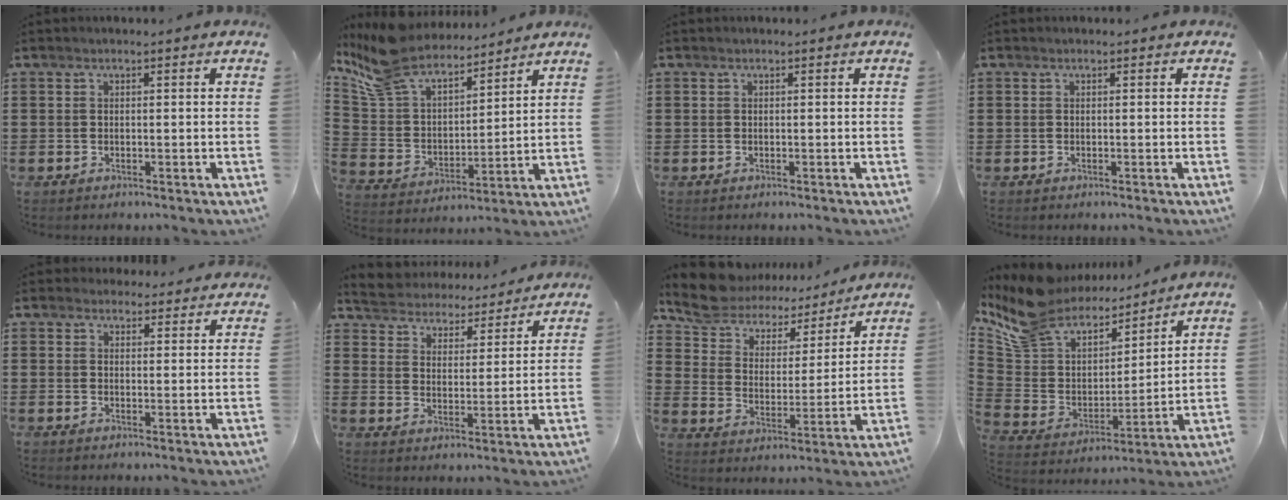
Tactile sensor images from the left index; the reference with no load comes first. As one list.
[{"total": 10.2, "force": [9.2, 3.3, 2.9], "torque": [-0.100, -0.053, 0.169]}, {"total": 0.0}, {"total": 0.0}, {"total": 3.0, "force": [2.8, 1.1, 0.2], "torque": [-0.004, -0.005, 0.052]}, {"total": 4.6, "force": [4.5, -0.1, -0.9], "torque": [-0.012, -0.040, 0.075]}, {"total": 7.9, "force": [7.3, 2.6, 1.4], "torque": [-0.070, -0.043, 0.129]}, {"total": 10.0, "force": [8.9, 4.3, 1.7], "torque": [-0.090, -0.058, 0.161]}]